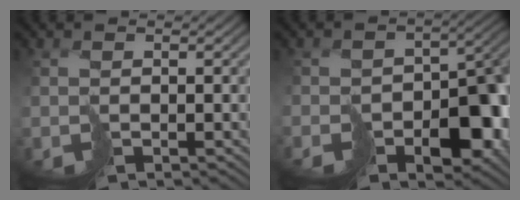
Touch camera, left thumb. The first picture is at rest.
{"total": 9.4, "force": [-5.0, 6.0, 5.3], "torque": [-0.047, -0.022, -0.064]}